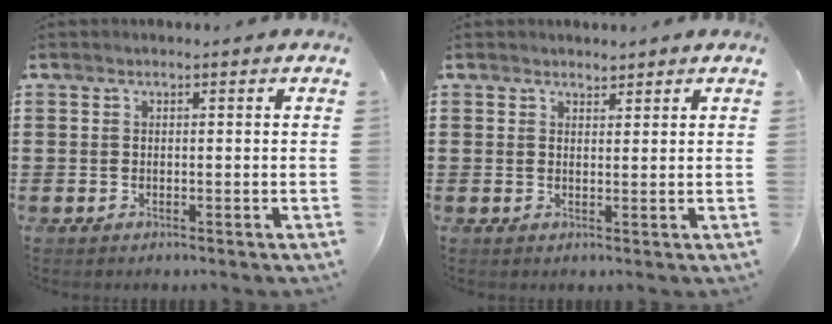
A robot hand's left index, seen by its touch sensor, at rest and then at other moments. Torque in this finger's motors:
{"motor_torque": [1.11, -0.86, 0.08, 0.00]}